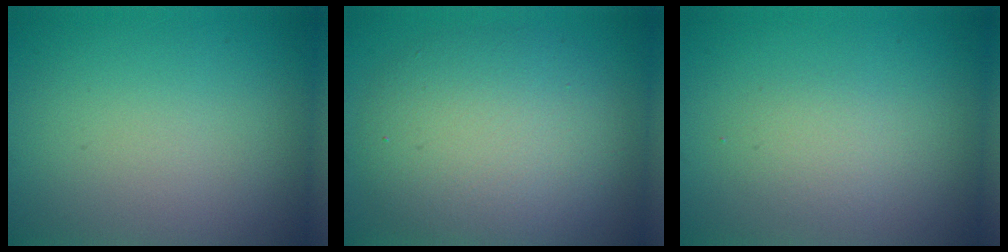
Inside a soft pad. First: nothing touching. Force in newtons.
{"total": 7.6, "press": 7.6, "slide": 0.6}
{"total": 1.6, "press": 1.6, "slide": 0.2}